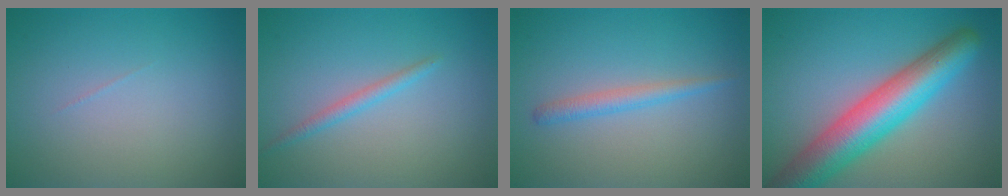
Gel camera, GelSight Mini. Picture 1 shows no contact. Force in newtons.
{"total": 1.4, "press": 1.4, "slide": 0.1}
{"total": 1.7, "press": 1.7, "slide": 0.0}
{"total": 8.8, "press": 8.8, "slide": 0.3}